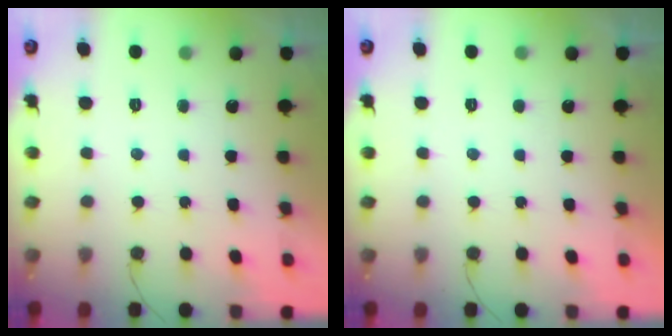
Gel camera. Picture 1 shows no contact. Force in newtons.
{"total": 0.0}